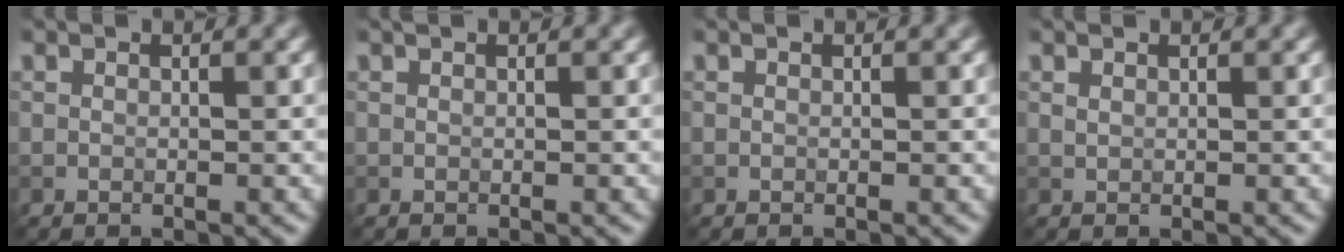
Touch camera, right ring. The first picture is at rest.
{"total": 0.0}
{"total": 0.0}
{"total": 0.5, "force": [0.4, 0.3, 0.2], "torque": [-0.006, 0.000, 0.010]}